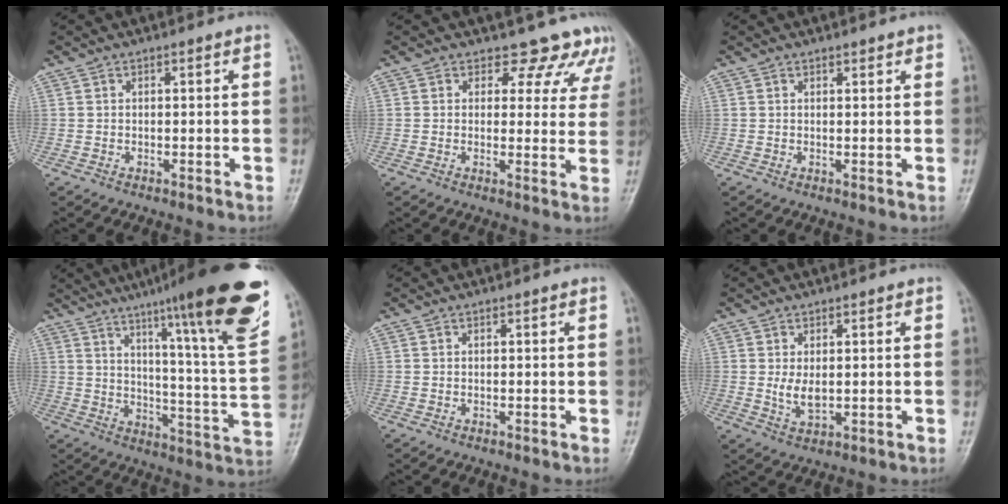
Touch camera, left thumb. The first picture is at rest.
{"total": 9.5, "force": [8.1, 4.9, 0.7], "torque": [0.051, -0.039, 0.064]}
{"total": 1.0, "force": [0.9, 0.3, 0.4], "torque": [-0.002, -0.004, 0.010]}
{"total": 25.6, "force": [16.0, 1.9, 19.8], "torque": [-0.267, -0.070, 0.230]}
{"total": 0.0}
{"total": 3.6, "force": [0.5, 1.9, 2.9], "torque": [-0.049, -0.012, 0.017]}